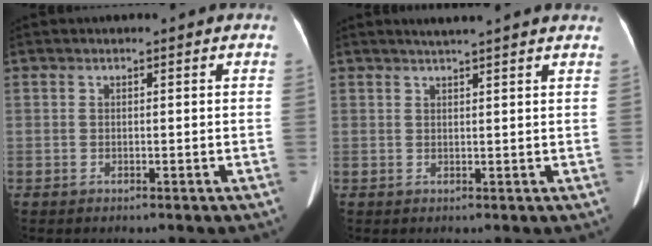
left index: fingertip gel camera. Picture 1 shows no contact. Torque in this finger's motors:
{"motor_torque": [0.03, -0.16, -0.01, 0.02]}